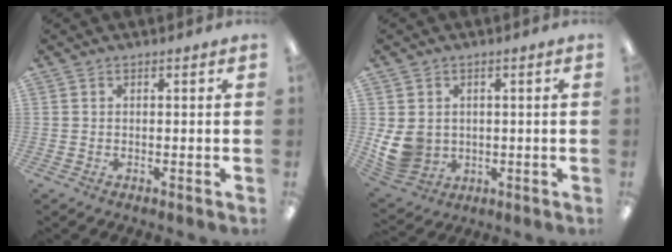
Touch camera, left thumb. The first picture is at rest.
{"total": 9.0, "force": [0.1, 8.0, 4.1], "torque": [-0.099, 0.006, 0.008]}